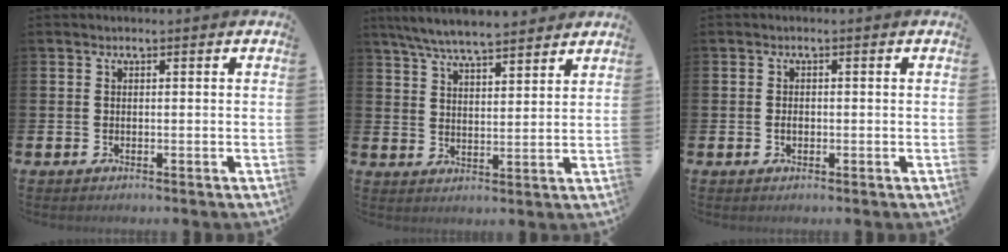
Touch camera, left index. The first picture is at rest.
{"total": 6.7, "force": [6.4, 0.7, 2.0], "torque": [-0.064, -0.025, 0.116]}
{"total": 1.0, "force": [-0.2, 0.7, 0.7], "torque": [-0.015, 0.006, -0.005]}